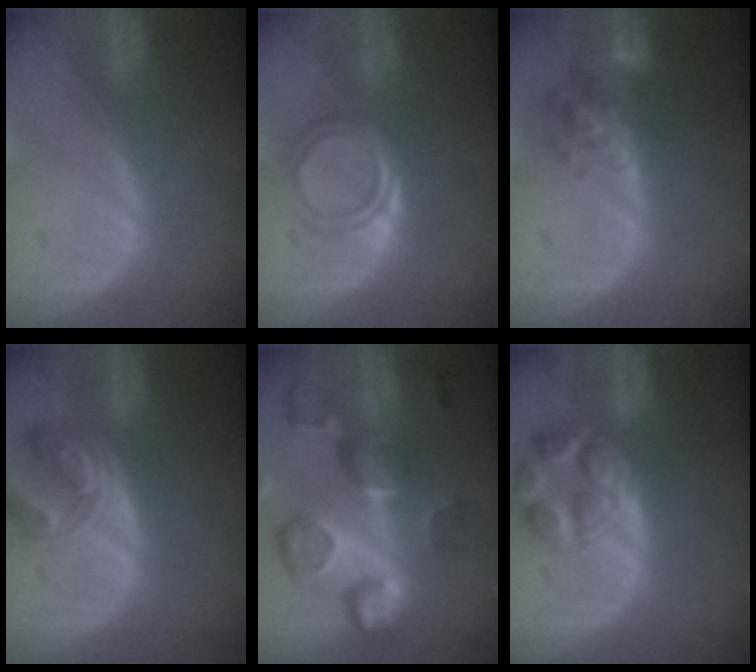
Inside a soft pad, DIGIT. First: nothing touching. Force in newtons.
{"total": 4.4, "press": 4.4, "slide": 0.2}
{"total": 5.9, "press": 5.6, "slide": 1.8}
{"total": 6.6, "press": 6.4, "slide": 1.7}
{"total": 12.9, "press": 11.2, "slide": 6.4}
{"total": 7.9, "press": 7.0, "slide": 3.6}